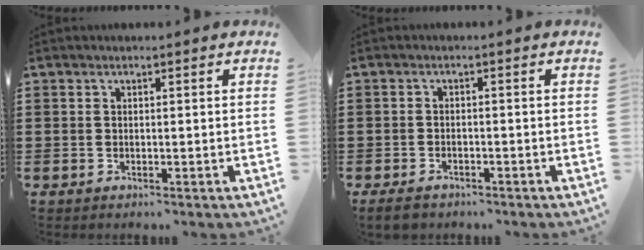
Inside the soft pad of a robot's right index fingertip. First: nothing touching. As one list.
[{"total": 1.9, "force": [-1.7, 0.5, 0.7], "torque": [-0.022, -0.001, -0.038]}]